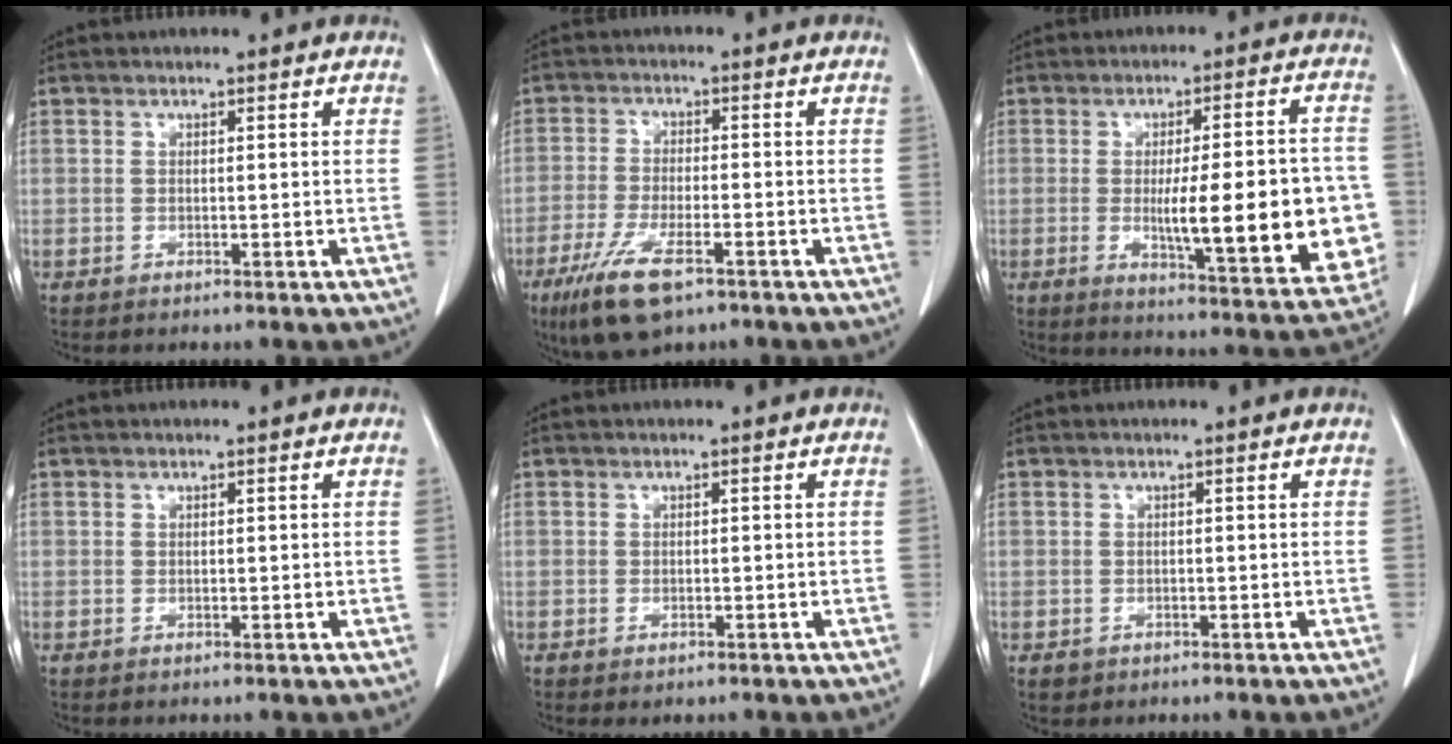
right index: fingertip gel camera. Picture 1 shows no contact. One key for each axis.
{"total": 9.3, "fx": -5.6, "fy": 2.4, "fz": 7.0, "tx": -0.135, "ty": -0.019, "tz": -0.094}
{"total": 18.3, "fx": -2.4, "fy": 3.6, "fz": 17.8, "tx": -0.207, "ty": 0.003, "tz": -0.018}
{"total": 0.0}
{"total": 0.6, "fx": -0.3, "fy": 0.3, "fz": 0.4, "tx": -0.006, "ty": 0.000, "tz": 0.002}
{"total": 1.2, "fx": -0.5, "fy": 1.1, "fz": 0.1, "tx": -0.002, "ty": 0.004, "tz": -0.002}